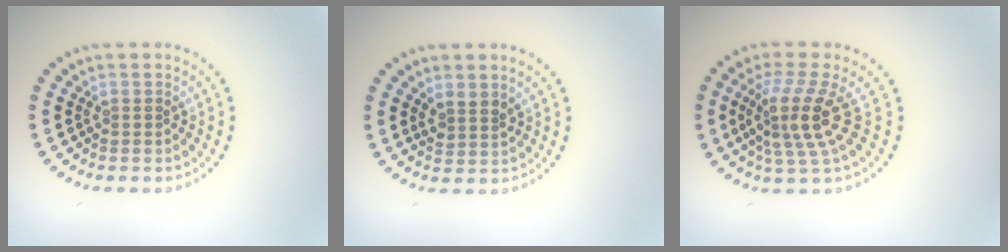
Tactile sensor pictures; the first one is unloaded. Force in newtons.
{"total": 1.7, "press": 1.3, "slide": 1.2}
{"total": 4.4, "press": 3.4, "slide": 2.9}